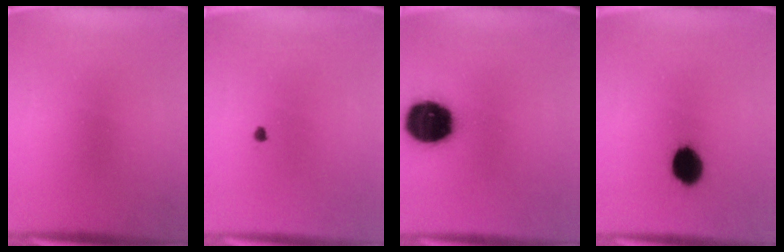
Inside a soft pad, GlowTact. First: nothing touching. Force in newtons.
{"total": 1.0}
{"total": 18.1}
{"total": 8.8}